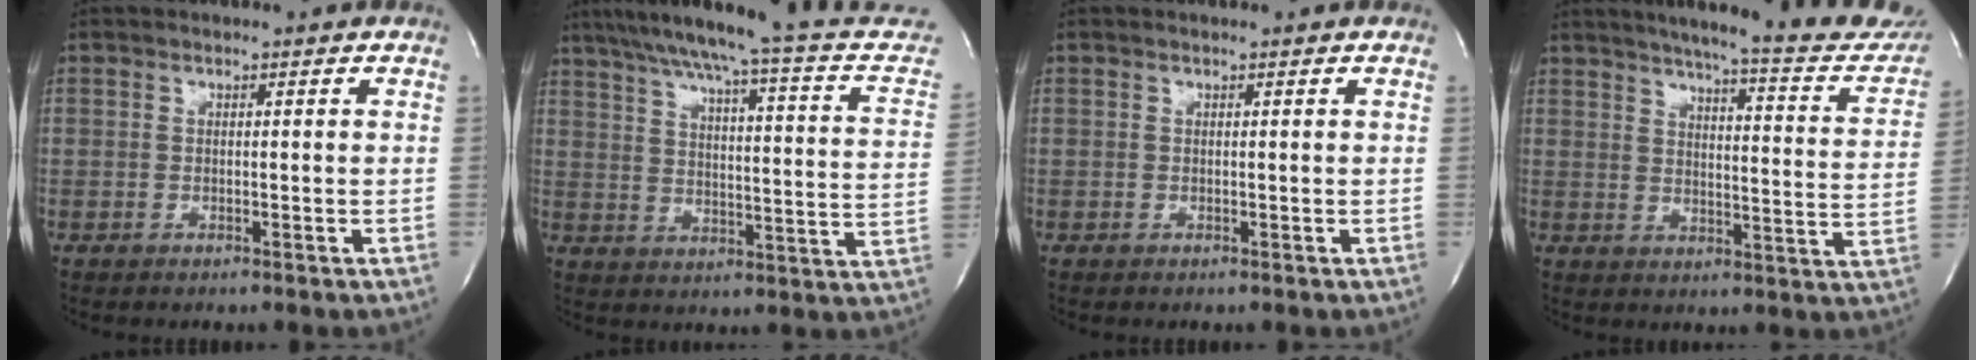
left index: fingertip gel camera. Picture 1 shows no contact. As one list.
[{"total": 23.5, "force": [20.8, 0.7, 11.0], "torque": [-0.168, -0.045, 0.258]}, {"total": 0.0}, {"total": 22.4, "force": [19.7, 2.1, 10.5], "torque": [-0.148, -0.057, 0.230]}]